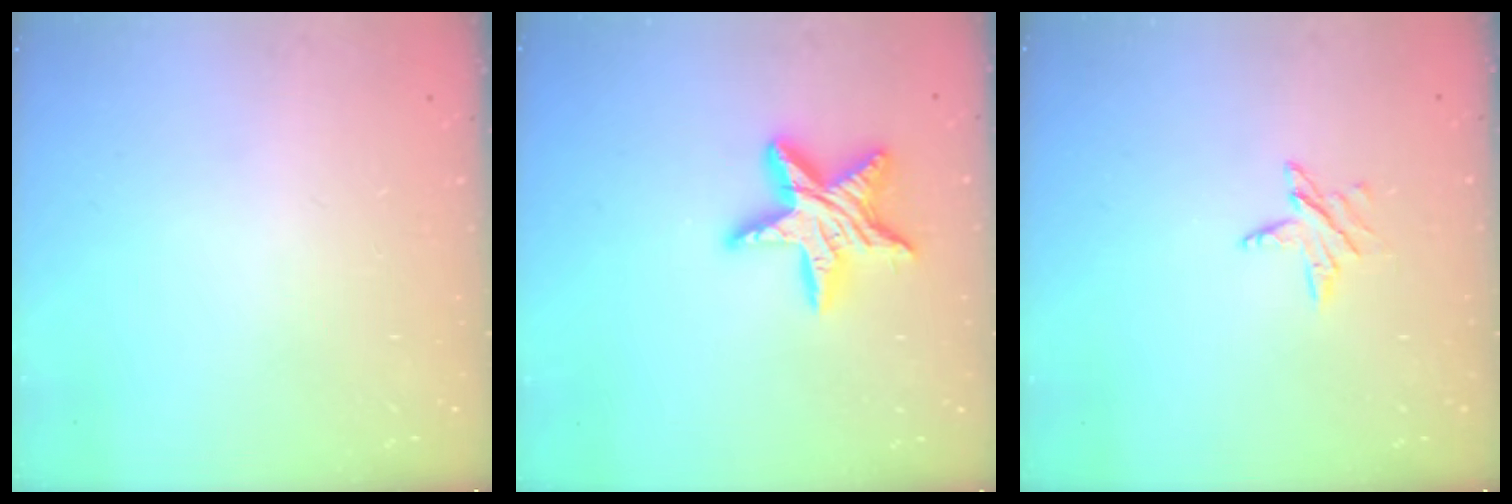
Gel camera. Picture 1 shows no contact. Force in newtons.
{"total": 14.0, "press": 13.9, "slide": 0.7}
{"total": 4.7, "press": 4.7, "slide": 0.6}